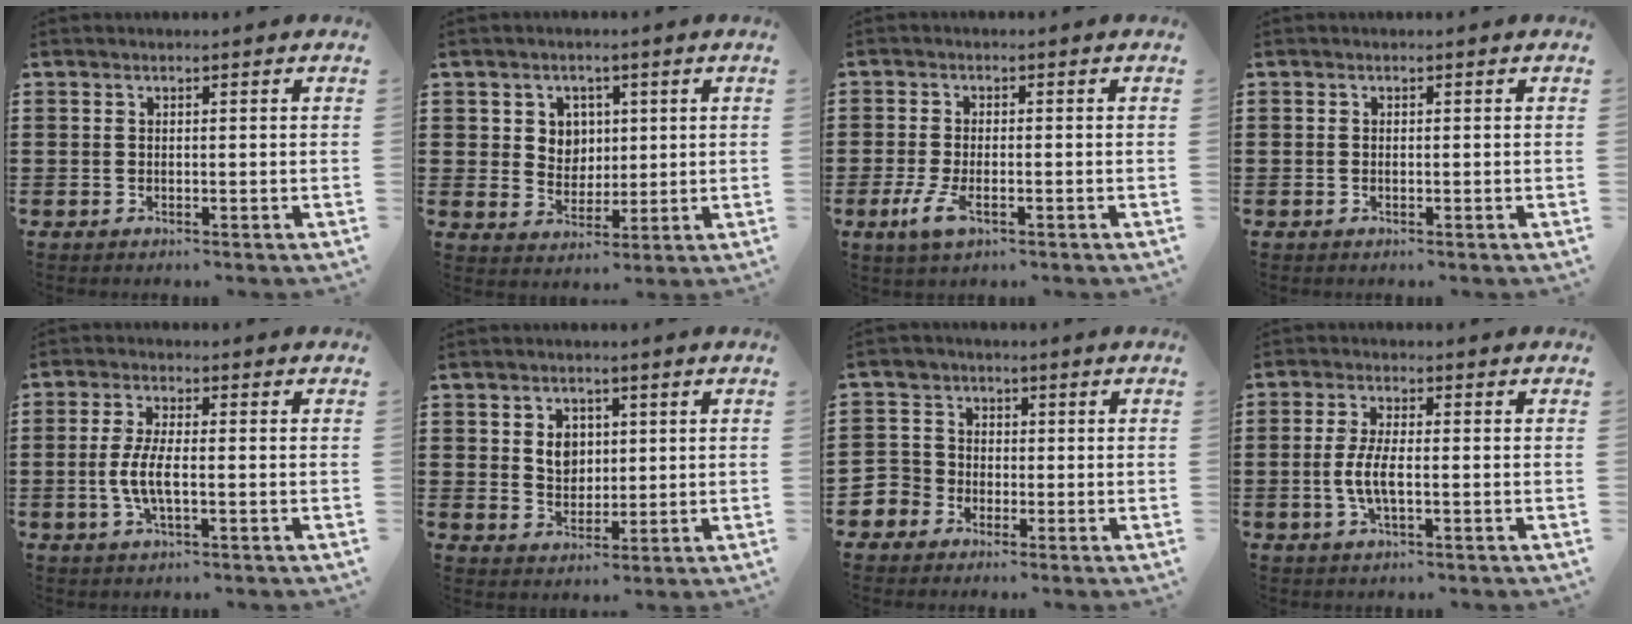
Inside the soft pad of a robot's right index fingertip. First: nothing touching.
{"total": 4.5, "force": [1.5, 4.1, 1.2], "torque": [-0.034, 0.012, 0.023]}
{"total": 4.0, "force": [-1.6, 1.4, 3.4], "torque": [-0.086, -0.011, -0.036]}
{"total": 0.0}
{"total": 5.2, "force": [-1.2, 1.4, 4.9], "torque": [-0.114, -0.007, -0.030]}
{"total": 4.0, "force": [1.0, 3.3, 2.1], "torque": [-0.046, 0.008, 0.014]}
{"total": 4.9, "force": [-1.1, 4.7, 0.4], "torque": [-0.045, 0.005, -0.026]}
{"total": 4.8, "force": [-1.0, 1.3, 4.5], "torque": [-0.107, -0.007, -0.028]}